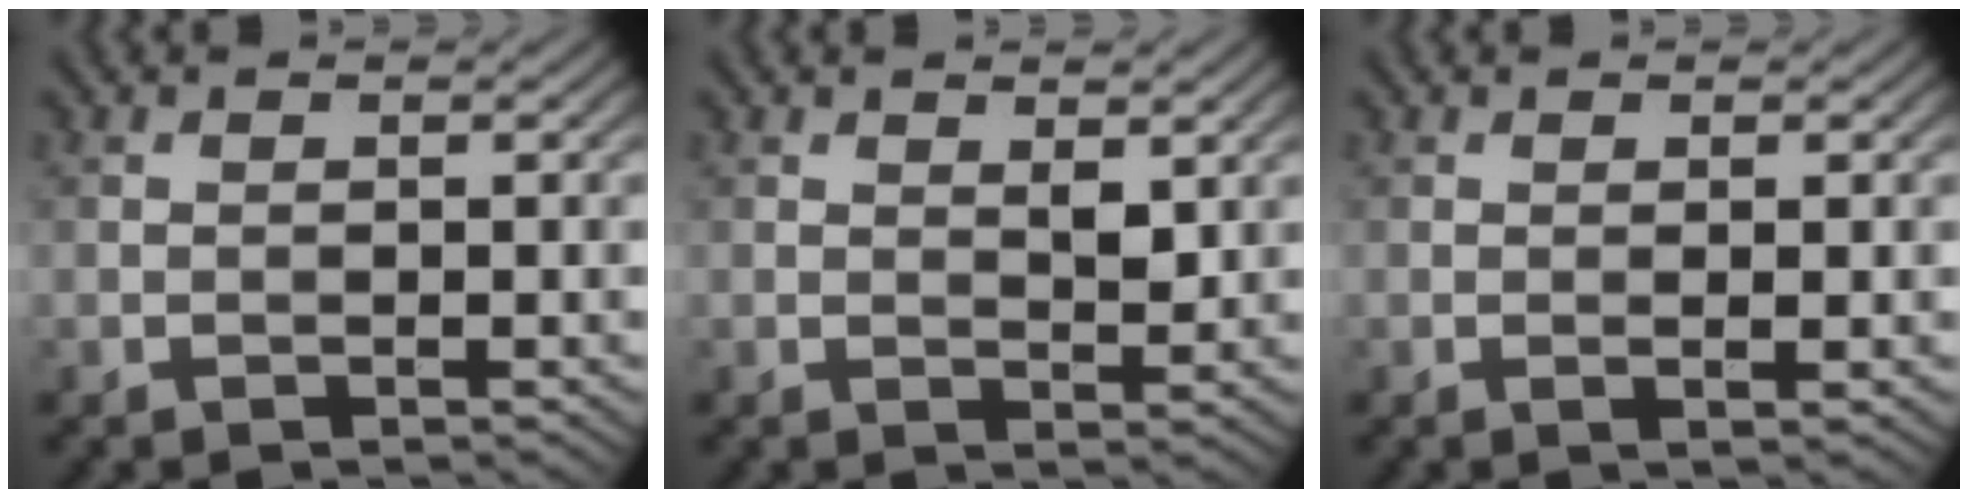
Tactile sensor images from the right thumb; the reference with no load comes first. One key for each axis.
{"total": 2.0, "fx": 1.0, "fy": 0.8, "fz": 1.5, "tx": -0.028, "ty": -0.007, "tz": 0.021}
{"total": 1.2, "fx": 0.1, "fy": 0.0, "fz": 1.2, "tx": -0.030, "ty": 0.000, "tz": 0.000}